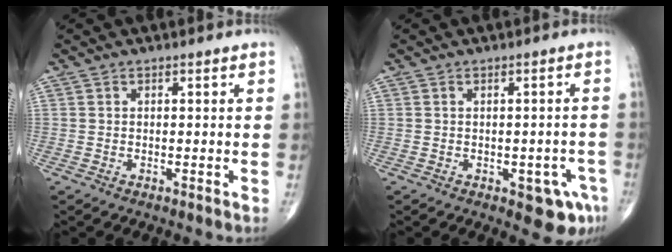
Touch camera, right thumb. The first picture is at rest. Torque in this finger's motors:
{"motor_torque": [0.74, 0.77, 0.44, -0.62, 0.13]}